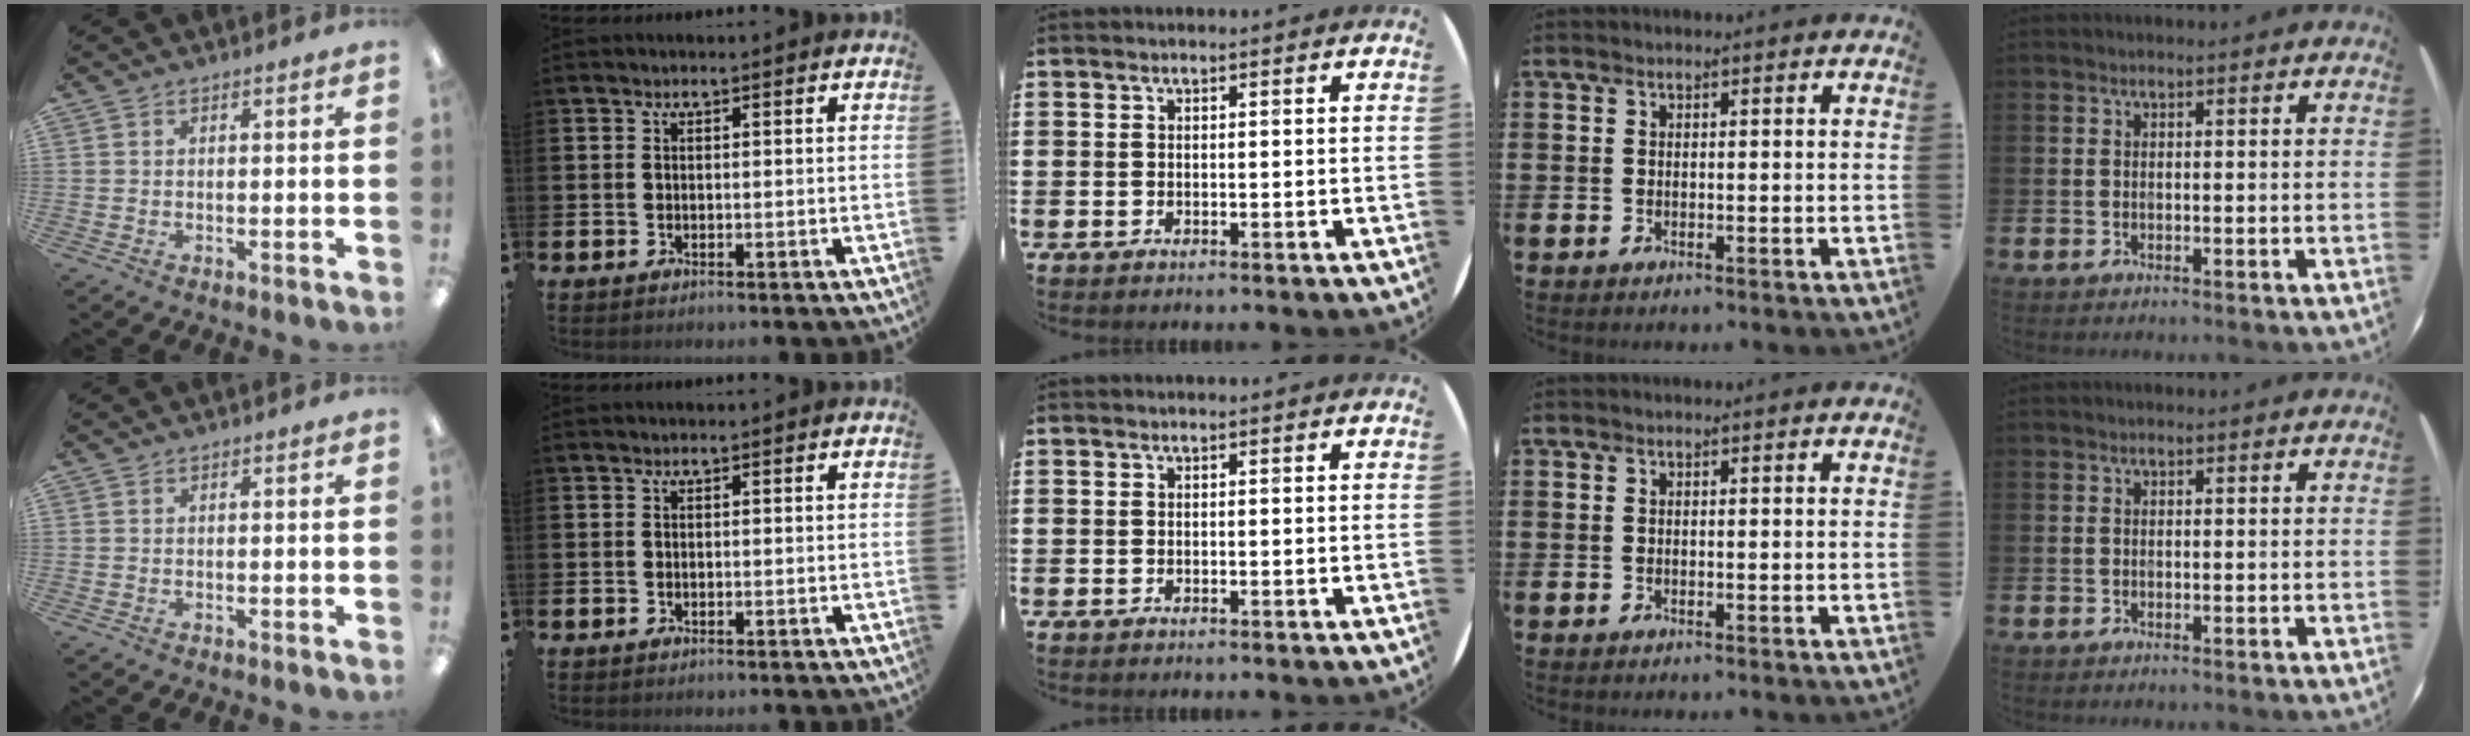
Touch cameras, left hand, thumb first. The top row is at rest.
{}